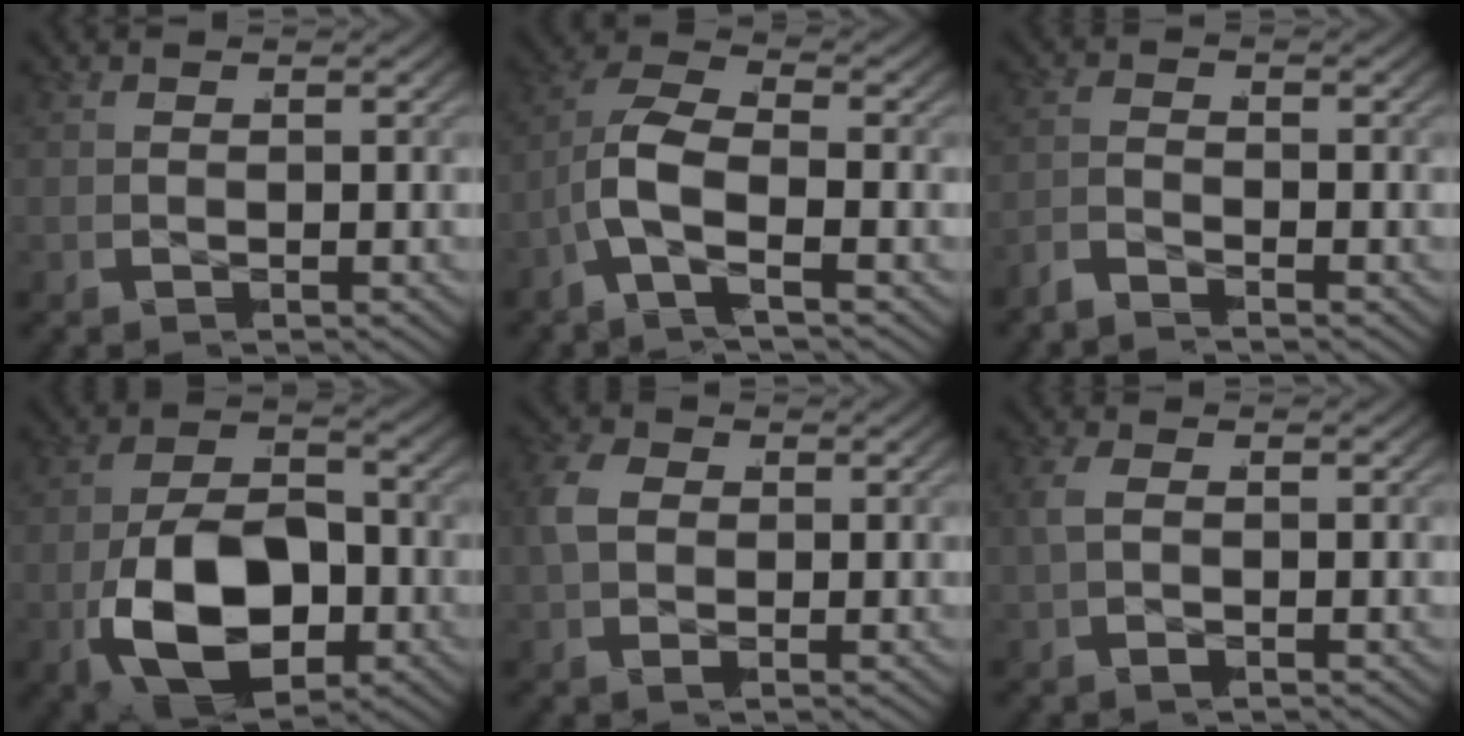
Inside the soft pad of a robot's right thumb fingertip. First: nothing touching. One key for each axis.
{"total": 7.1, "fx": -1.2, "fy": 4.2, "fz": 5.6, "tx": -0.146, "ty": -0.024, "tz": -0.025}
{"total": 2.1, "fx": -2.1, "fy": -0.2, "fz": -0.2, "tx": 0.009, "ty": 0.003, "tz": -0.053}
{"total": 12.6, "fx": -2.7, "fy": 8.0, "fz": 9.4, "tx": -0.214, "ty": -0.047, "tz": -0.023}
{"total": 3.9, "fx": 0.5, "fy": 3.0, "fz": 2.4, "tx": -0.065, "ty": -0.005, "tz": 0.013}
{"total": 1.9, "fx": 0.0, "fy": 1.3, "fz": 1.4, "tx": -0.040, "ty": -0.001, "tz": 0.000}